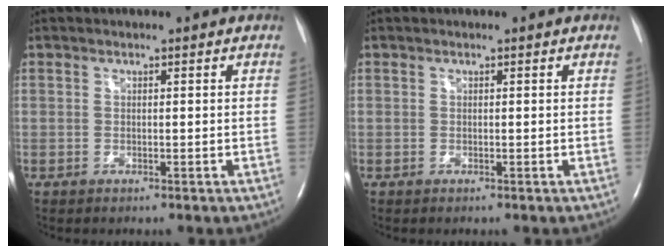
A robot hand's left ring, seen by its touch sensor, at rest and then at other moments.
{"total": 0.0}